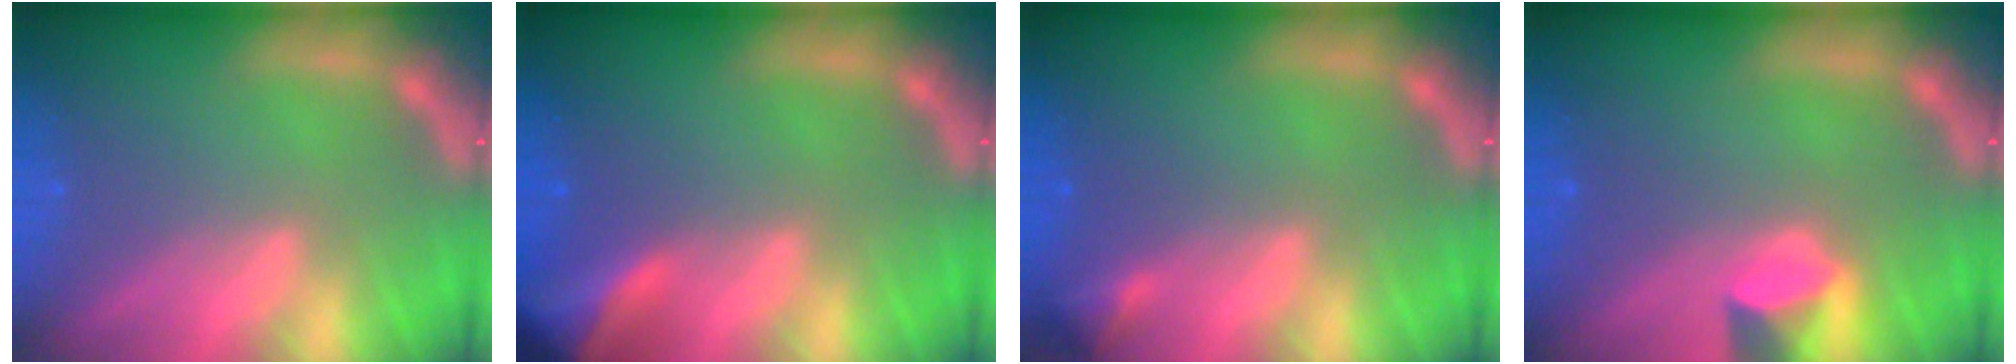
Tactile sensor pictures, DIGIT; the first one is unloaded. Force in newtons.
{"total": 5.9}
{"total": 1.4}
{"total": 2.4}